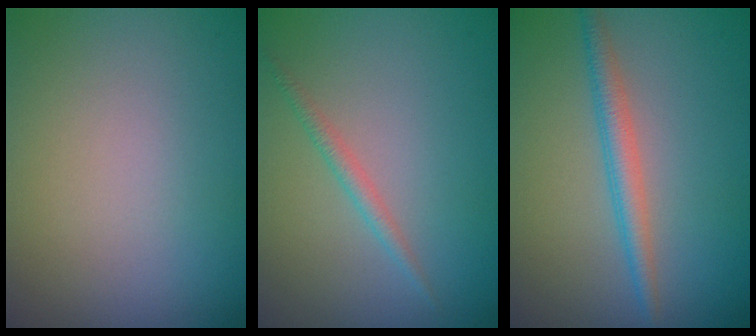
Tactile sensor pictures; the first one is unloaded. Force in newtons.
{"total": 1.3, "press": 1.3, "slide": 0.1}
{"total": 2.3, "press": 2.3, "slide": 0.1}